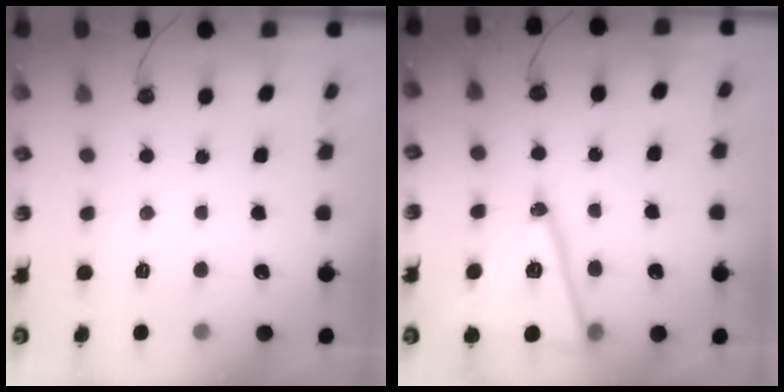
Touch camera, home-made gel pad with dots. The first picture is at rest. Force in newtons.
{"total": 15.6, "press": 15.2, "slide": 3.5}